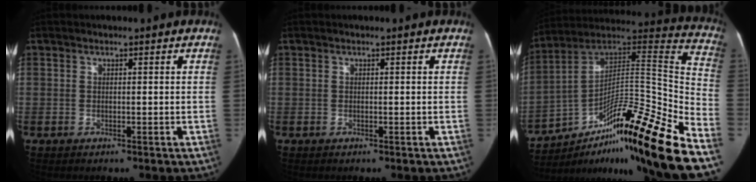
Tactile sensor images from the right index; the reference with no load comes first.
{"total": 0.0}
{"total": 29.3, "force": [-19.2, 1.4, 22.1], "torque": [-0.265, 0.034, -0.317]}